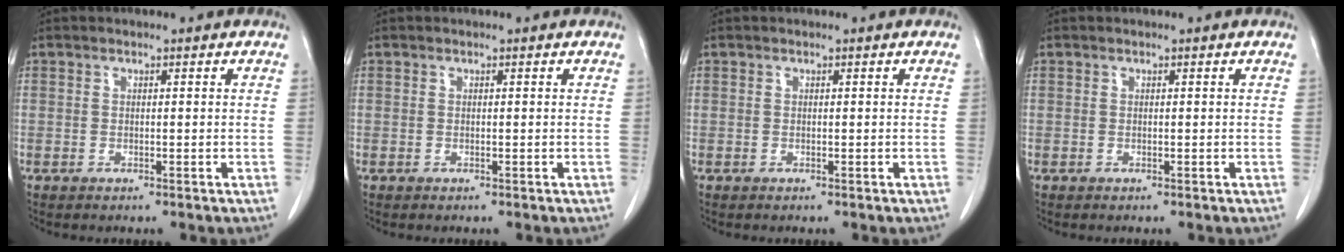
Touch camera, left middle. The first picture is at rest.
{"total": 0.0}
{"total": 0.0}
{"total": 0.0}